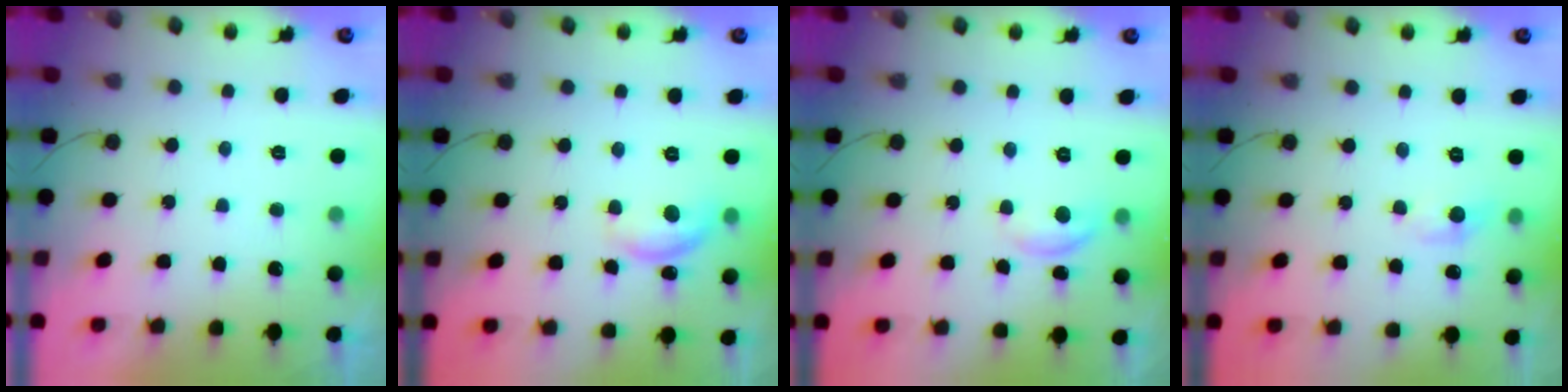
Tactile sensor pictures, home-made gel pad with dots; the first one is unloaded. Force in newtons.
{"total": 10.1, "press": 10.0, "slide": 0.6}
{"total": 6.0, "press": 6.0, "slide": 0.4}
{"total": 2.8, "press": 2.8, "slide": 0.4}